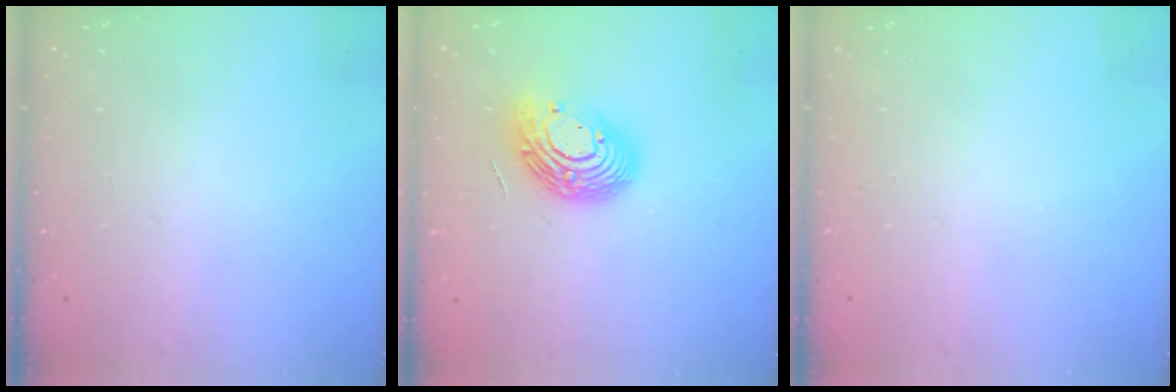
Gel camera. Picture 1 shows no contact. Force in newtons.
{"total": 14.2, "press": 14.2, "slide": 1.1}
{"total": 0.0}